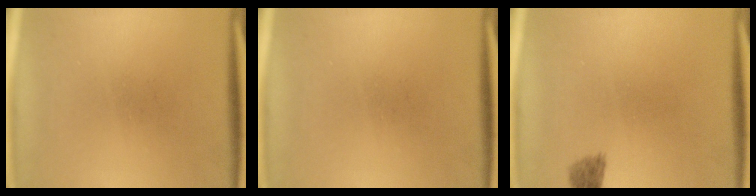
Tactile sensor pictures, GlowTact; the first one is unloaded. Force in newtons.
{"total": 0.0}
{"total": 1.9}